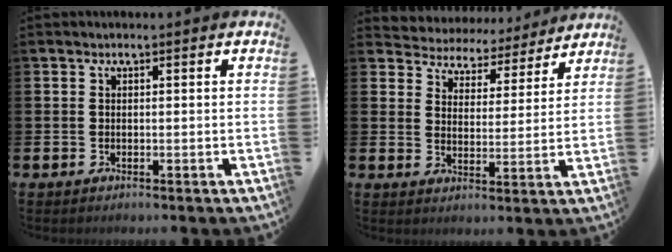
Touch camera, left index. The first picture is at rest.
{"total": 4.8, "force": [4.5, 1.7, -0.4], "torque": [-0.013, -0.044, 0.072]}